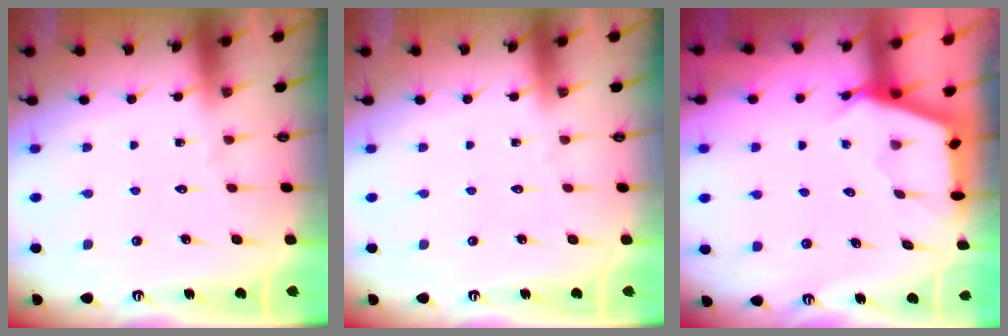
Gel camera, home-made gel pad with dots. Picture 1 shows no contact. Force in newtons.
{"total": 0.0}
{"total": 2.7, "press": 2.7, "slide": 0.4}